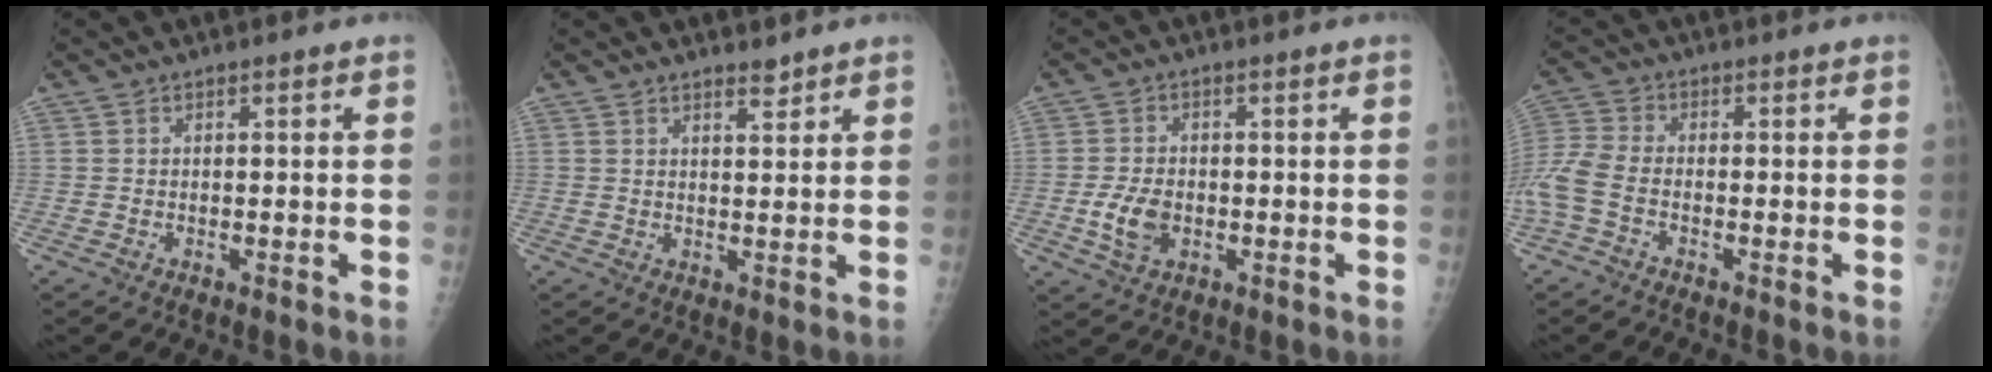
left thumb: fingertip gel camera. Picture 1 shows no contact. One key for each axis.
{"total": 2.1, "fx": 1.9, "fy": 0.6, "fz": 0.7, "tx": -0.001, "ty": -0.016, "tz": 0.029}
{"total": 5.2, "fx": -1.2, "fy": 3.5, "fz": 3.7, "tx": -0.064, "ty": 0.001, "tz": -0.018}
{"total": 8.5, "fx": -2.8, "fy": 4.7, "fz": 6.5, "tx": -0.166, "ty": 0.013, "tz": -0.065}